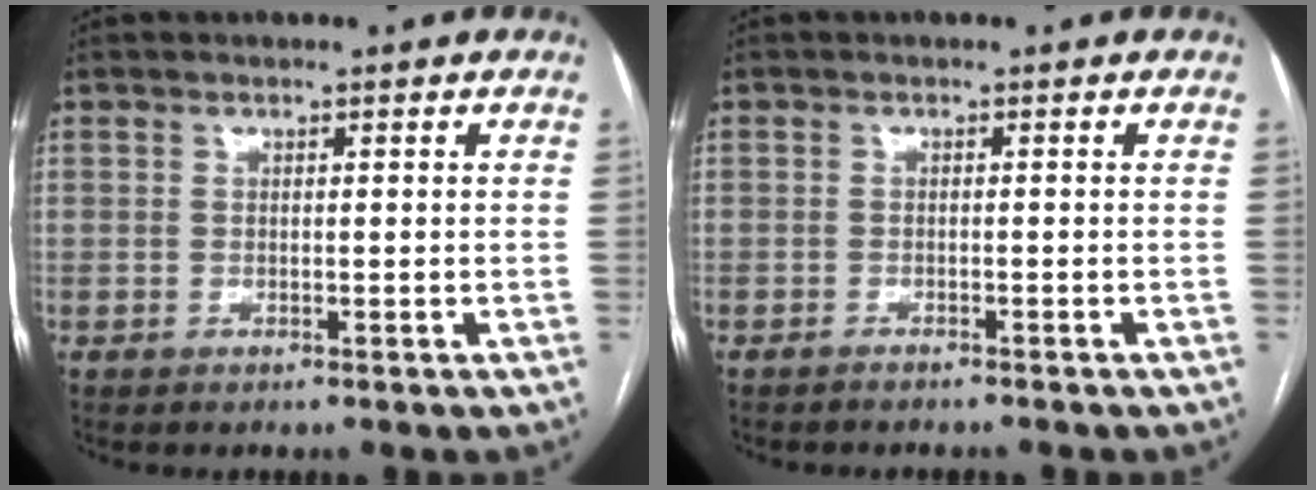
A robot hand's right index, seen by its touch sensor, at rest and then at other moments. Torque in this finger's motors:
{"motor_torque": [-0.33, -0.29, -0.07, -0.09]}